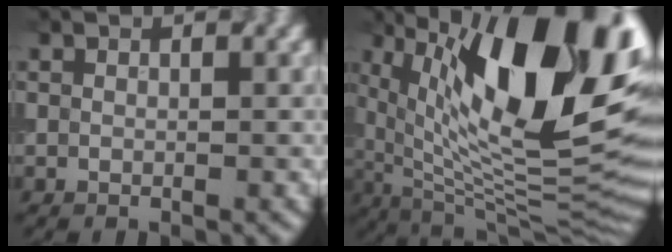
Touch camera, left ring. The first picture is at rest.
{"total": 17.3, "force": [6.4, 6.6, 14.7], "torque": [-0.236, 0.010, 0.121]}